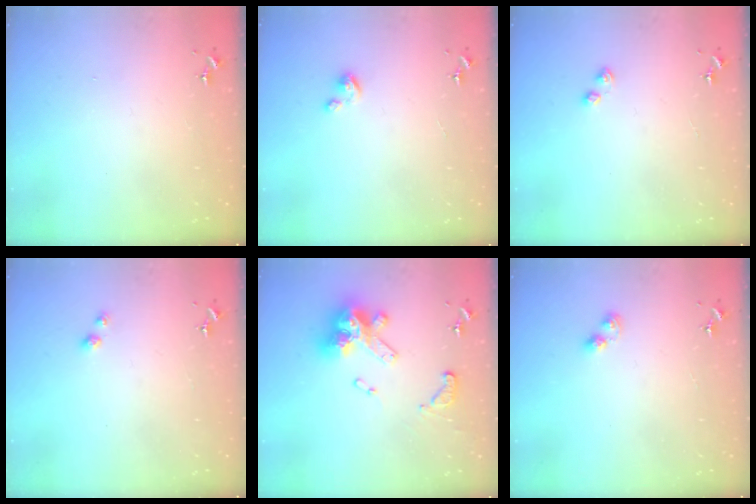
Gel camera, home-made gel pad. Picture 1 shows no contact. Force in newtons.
{"total": 3.0, "press": 3.0, "slide": 0.2}
{"total": 3.2, "press": 3.2, "slide": 0.4}
{"total": 2.6, "press": 2.6, "slide": 0.6}
{"total": 17.2, "press": 17.1, "slide": 1.6}
{"total": 3.6, "press": 3.6, "slide": 0.4}